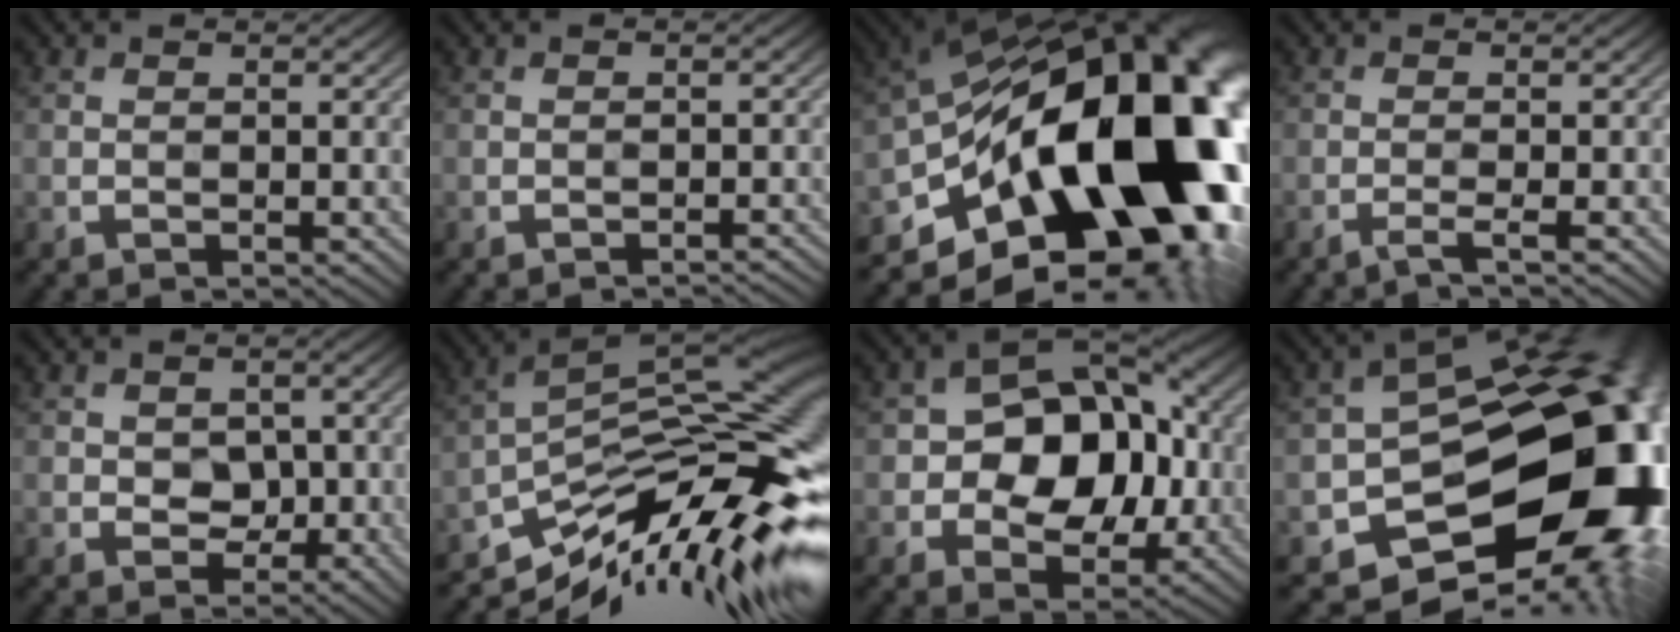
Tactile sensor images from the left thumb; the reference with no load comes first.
{"total": 1.2, "force": [-1.1, 0.2, 0.4], "torque": [-0.004, 0.002, -0.018]}
{"total": 23.4, "force": [-5.8, 13.3, 18.4], "torque": [-0.300, -0.053, -0.071]}
{"total": 2.0, "force": [-1.3, 0.1, 1.5], "torque": [-0.021, 0.006, -0.035]}
{"total": 3.7, "force": [-0.4, 2.7, 2.4], "torque": [-0.032, -0.005, -0.009]}
{"total": 14.0, "force": [-7.1, 4.4, 11.3], "torque": [-0.182, 0.007, -0.132]}
{"total": 13.2, "force": [-0.4, 9.2, 9.4], "torque": [-0.134, 0.010, -0.014]}
{"total": 19.9, "force": [-5.7, 13.5, 13.4], "torque": [-0.176, -0.051, -0.073]}